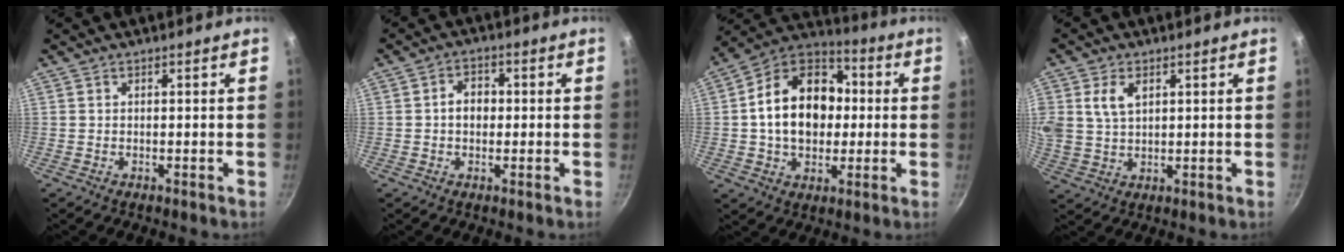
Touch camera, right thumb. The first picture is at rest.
{"total": 4.5, "force": [0.0, 3.5, 2.8], "torque": [-0.022, 0.011, -0.002]}
{"total": 18.9, "force": [0.6, 13.9, 12.7], "torque": [-0.182, 0.035, 0.000]}
{"total": 8.1, "force": [2.8, 5.5, 5.2], "torque": [-0.103, 0.002, 0.057]}